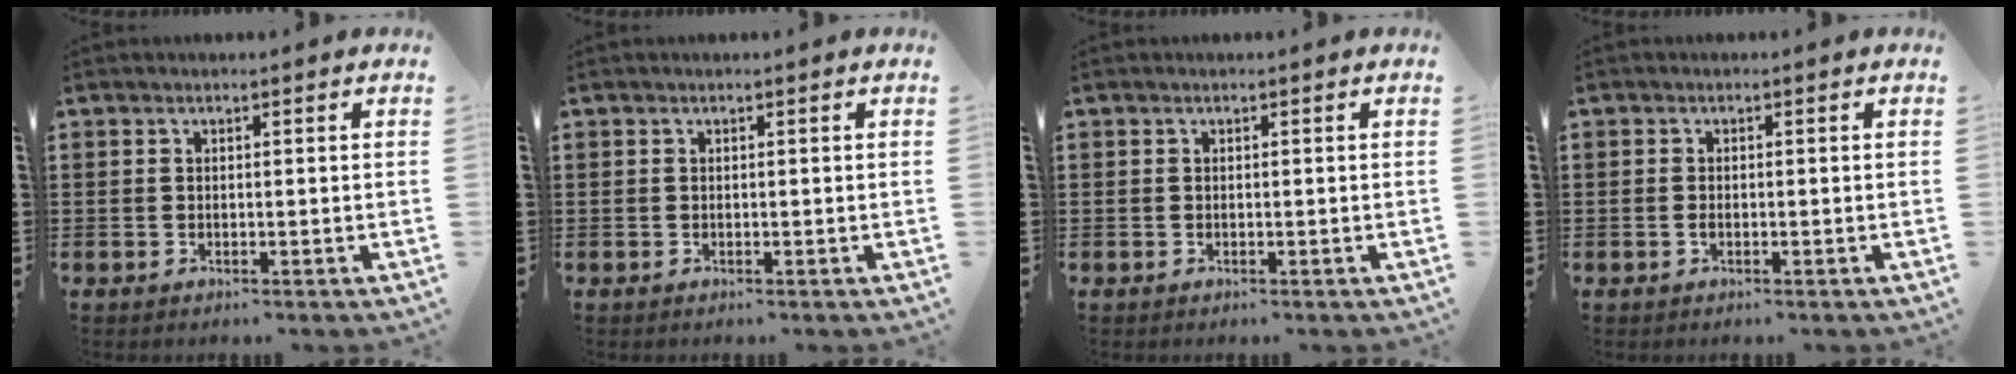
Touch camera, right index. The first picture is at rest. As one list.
[{"total": 0.0}, {"total": 0.0}, {"total": 1.0, "force": [-0.3, 0.5, 0.8], "torque": [-0.017, -0.002, -0.005]}]